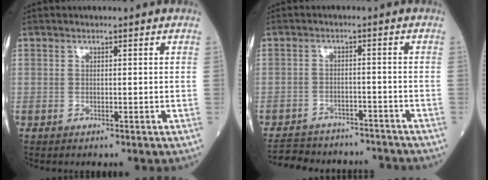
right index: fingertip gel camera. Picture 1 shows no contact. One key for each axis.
{"total": 13.2, "fx": -12.2, "fy": 4.3, "fz": 2.9, "tx": -0.062, "ty": 0.011, "tz": -0.159}